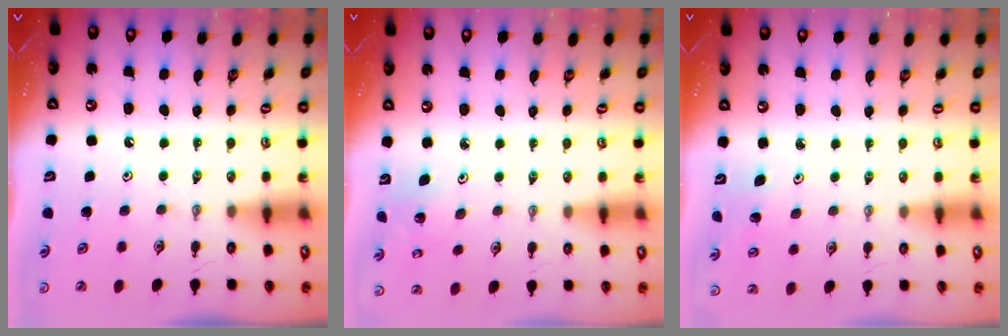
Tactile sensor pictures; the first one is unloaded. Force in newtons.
{"total": 2.3, "press": 2.3, "slide": 0.2}
{"total": 2.6, "press": 2.5, "slide": 0.9}